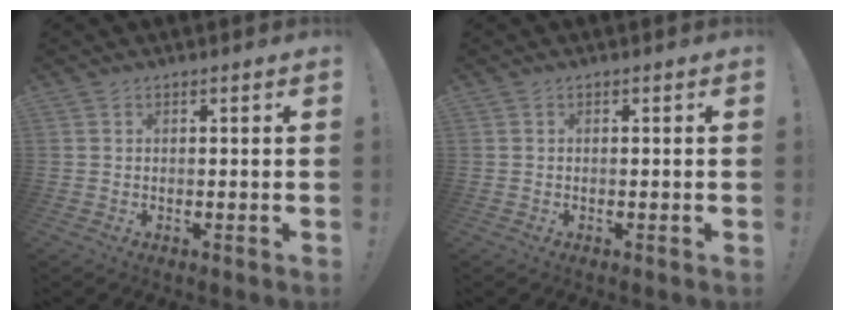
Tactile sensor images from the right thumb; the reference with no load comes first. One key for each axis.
{"total": 0.0}